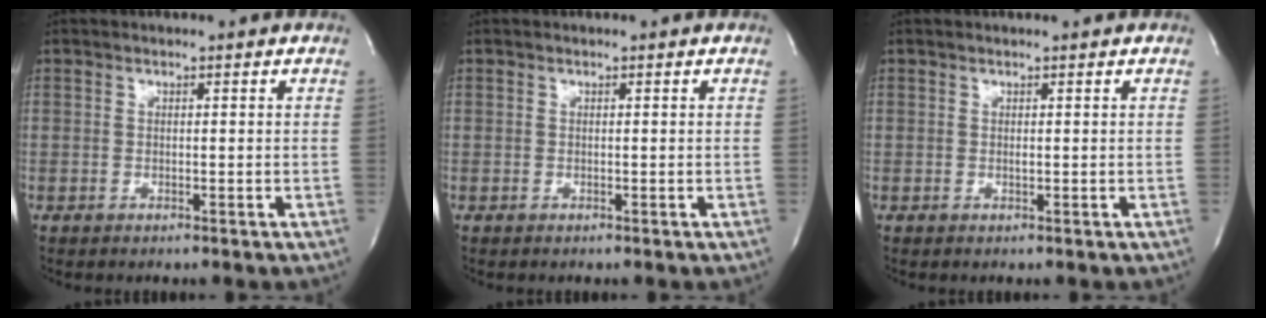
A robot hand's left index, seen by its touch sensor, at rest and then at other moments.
{"total": 0.0}
{"total": 0.5, "force": [0.3, 0.0, 0.4], "torque": [-0.009, 0.001, 0.006]}